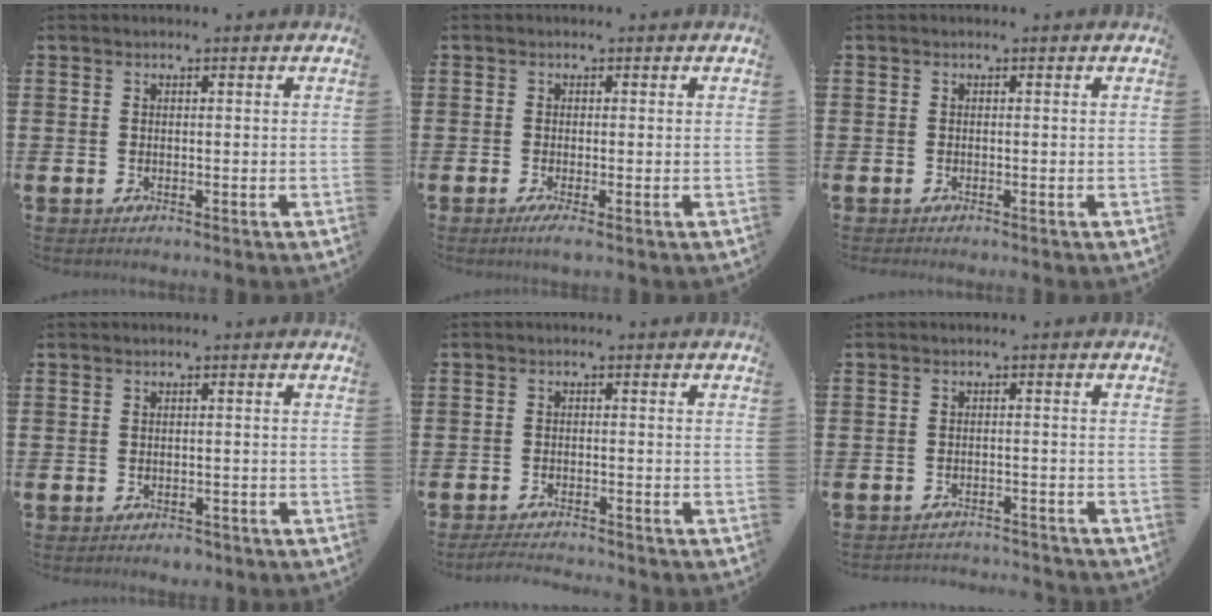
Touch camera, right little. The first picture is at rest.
{"total": 1.2, "force": [-0.3, 0.1, 1.2], "torque": [-0.014, -0.007, -0.007]}
{"total": 0.0}
{"total": 0.7, "force": [-0.6, 0.4, 0.2], "torque": [-0.005, 0.000, -0.012]}
{"total": 1.9, "force": [-1.9, 0.0, 0.6], "torque": [-0.009, 0.004, -0.037]}
{"total": 1.8, "force": [-1.8, -0.1, -0.1], "torque": [-0.004, 0.003, -0.040]}